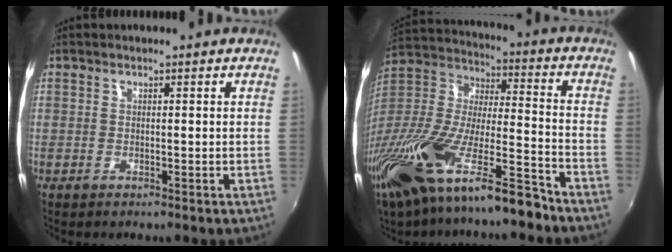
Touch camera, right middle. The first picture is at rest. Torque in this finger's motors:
{"motor_torque": [1.16, -0.97, 1.05, 0.21]}